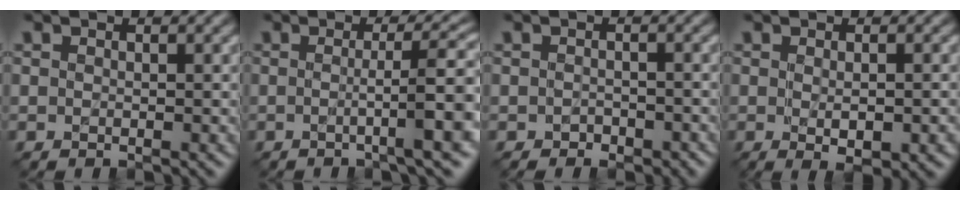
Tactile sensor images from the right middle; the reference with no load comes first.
{"total": 5.0, "force": [-0.7, 0.5, 4.9], "torque": [-0.070, 0.007, -0.022]}
{"total": 1.1, "force": [-0.8, 0.6, 0.3], "torque": [-0.004, 0.001, -0.015]}
{"total": 3.8, "force": [-1.2, 1.2, 3.4], "torque": [-0.053, -0.011, -0.011]}